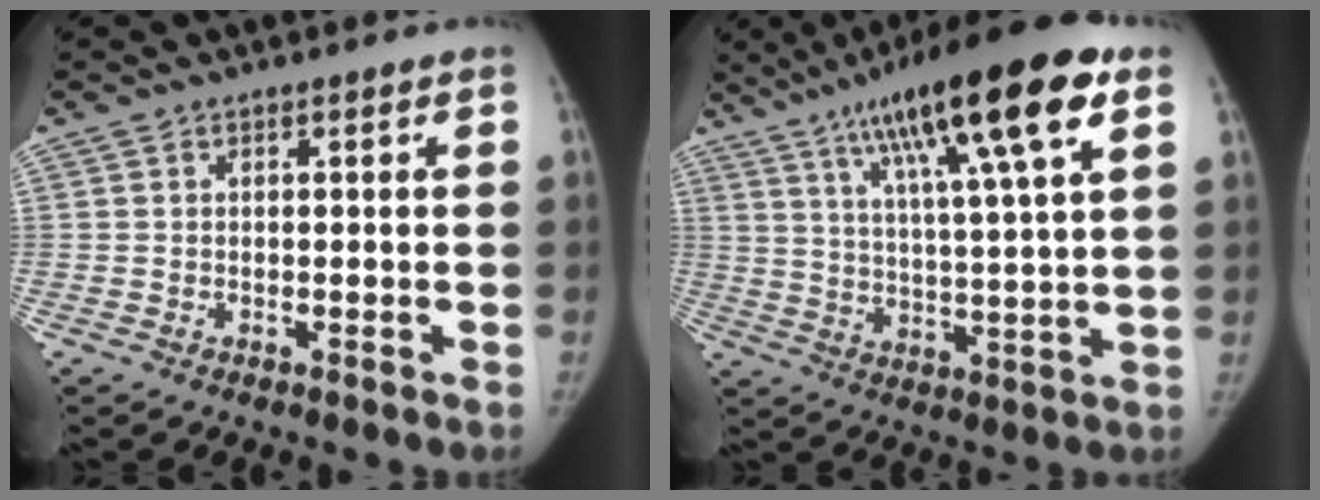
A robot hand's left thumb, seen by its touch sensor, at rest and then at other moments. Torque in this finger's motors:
{"motor_torque": [1.02, 0.08, 1.67, -1.11, 0.36]}